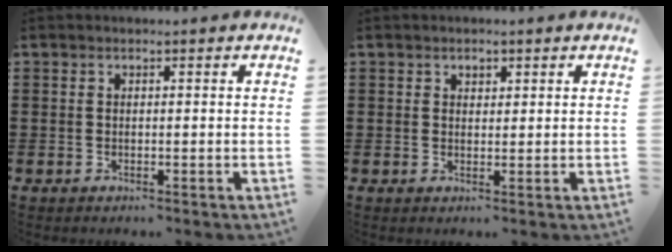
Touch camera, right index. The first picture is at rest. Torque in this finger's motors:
{"motor_torque": [0.01, -0.01, 0.00, 0.00]}